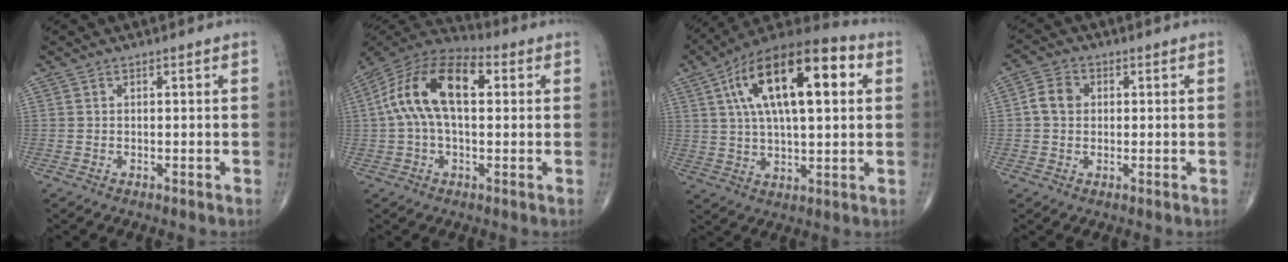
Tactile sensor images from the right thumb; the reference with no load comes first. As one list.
[{"total": 16.0, "force": [2.8, 8.4, 13.3], "torque": [-0.257, 0.042, 0.040]}, {"total": 22.4, "force": [6.5, 9.3, 19.3], "torque": [-0.319, 0.017, 0.100]}, {"total": 4.5, "force": [0.4, 3.7, 2.6], "torque": [-0.041, 0.011, 0.001]}]